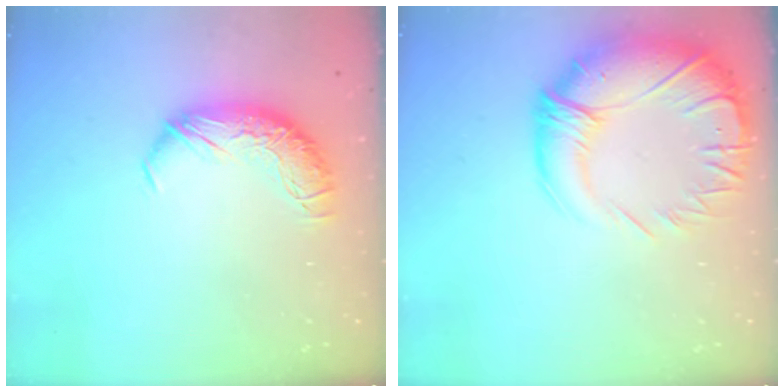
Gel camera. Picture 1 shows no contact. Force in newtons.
{"total": 8.8, "press": 7.2, "slide": 5.0}